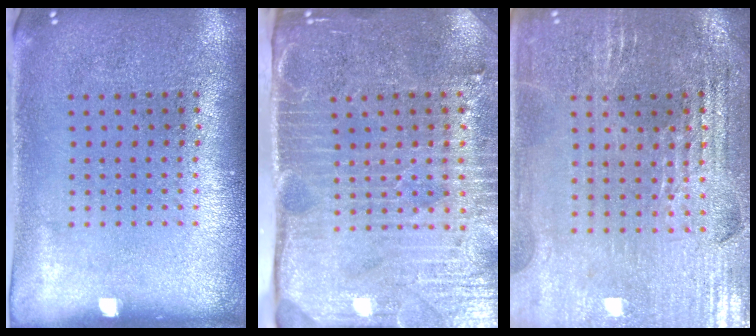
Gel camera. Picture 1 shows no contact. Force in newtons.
{"total": 4.4, "press": 3.7, "slide": 2.3}
{"total": 2.9, "press": 2.8, "slide": 0.4}